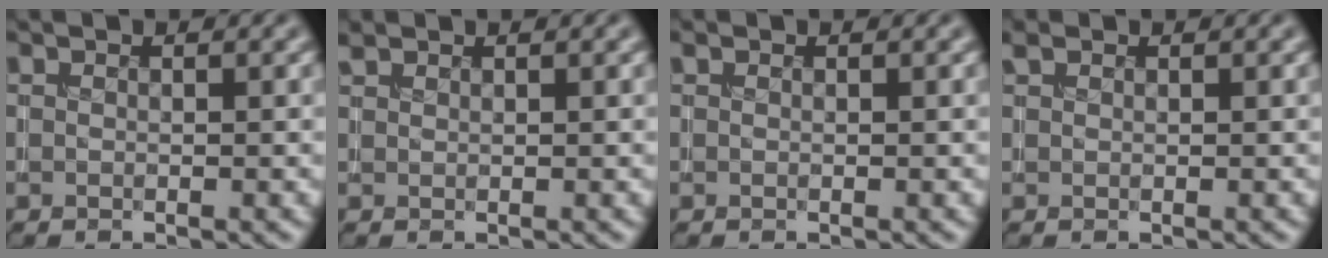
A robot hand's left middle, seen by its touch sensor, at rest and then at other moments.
{"total": 0.9, "force": [0.9, 0.3, 0.3], "torque": [-0.009, 0.003, 0.021]}
{"total": 0.0}
{"total": 0.9, "force": [0.7, 0.4, 0.4], "torque": [-0.008, 0.004, 0.015]}